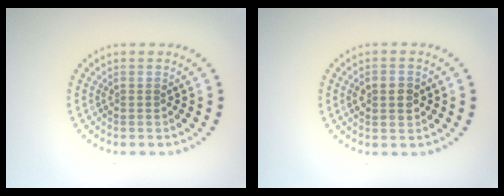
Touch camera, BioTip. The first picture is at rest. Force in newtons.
{"total": 2.9, "press": 2.9, "slide": 0.2}